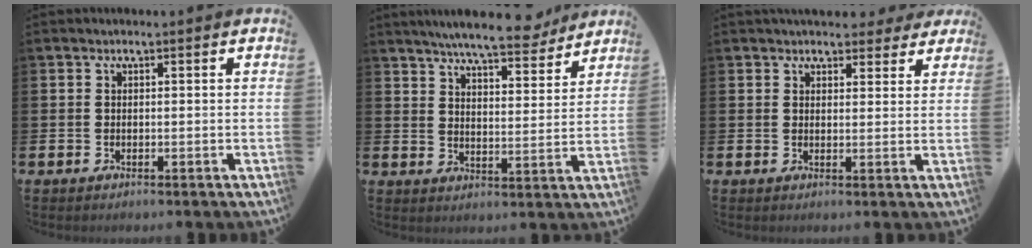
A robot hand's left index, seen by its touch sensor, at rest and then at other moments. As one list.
[{"total": 8.0, "force": [7.4, 0.9, 2.7], "torque": [-0.061, -0.040, 0.131]}, {"total": 3.9, "force": [3.5, 1.5, 0.6], "torque": [-0.003, -0.015, 0.061]}]